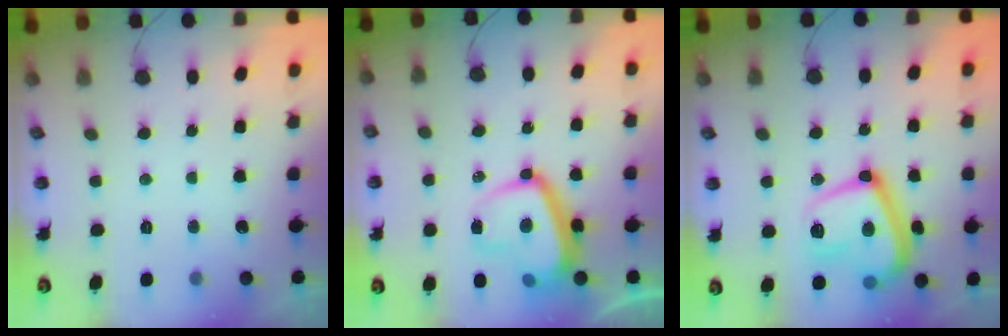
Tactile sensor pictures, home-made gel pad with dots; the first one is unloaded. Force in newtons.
{"total": 14.4, "press": 14.3, "slide": 1.3}
{"total": 19.5, "press": 19.5, "slide": 1.5}